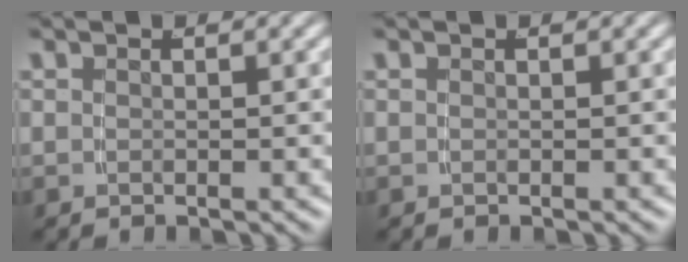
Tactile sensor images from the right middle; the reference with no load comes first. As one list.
[{"total": 0.0}]